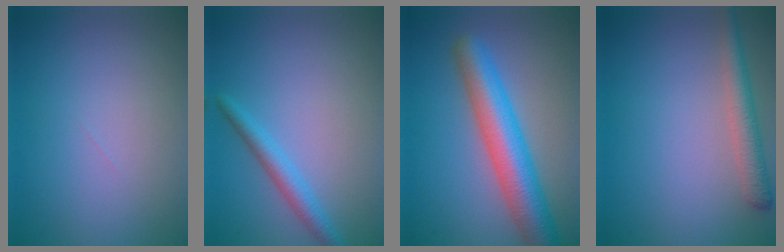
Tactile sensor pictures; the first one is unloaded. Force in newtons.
{"total": 2.4, "press": 2.4, "slide": 0.1}
{"total": 7.1, "press": 7.1, "slide": 0.1}
{"total": 3.0, "press": 3.0, "slide": 0.2}